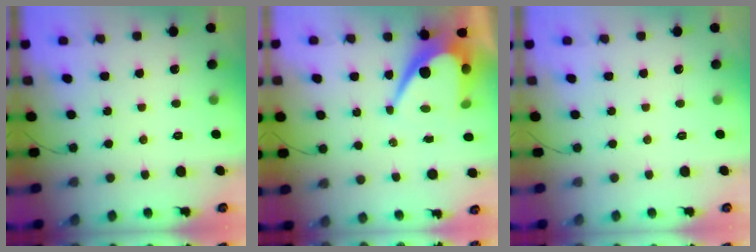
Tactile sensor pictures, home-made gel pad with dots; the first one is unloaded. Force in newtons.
{"total": 12.2, "press": 12.1, "slide": 0.9}
{"total": 0.0}